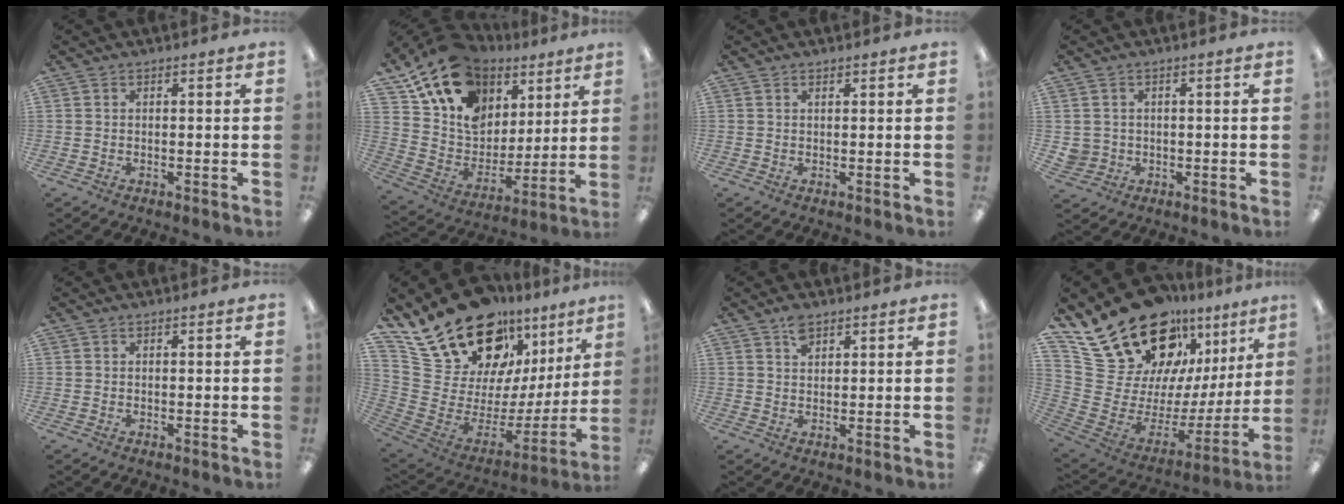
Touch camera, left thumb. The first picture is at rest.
{"total": 18.3, "force": [11.3, 12.4, 7.5], "torque": [-0.149, -0.066, 0.210]}
{"total": 0.7, "force": [0.4, 0.1, 0.5], "torque": [-0.012, -0.002, 0.008]}
{"total": 2.7, "force": [0.0, 2.7, 0.0], "torque": [-0.008, 0.002, 0.000]}
{"total": 0.0}
{"total": 23.1, "force": [17.9, 10.8, 9.8], "torque": [-0.178, -0.133, 0.340]}
{"total": 3.2, "force": [2.1, 1.8, 1.4], "torque": [-0.017, -0.008, 0.037]}
{"total": 25.7, "force": [18.5, 13.2, 11.9], "torque": [-0.215, -0.137, 0.361]}